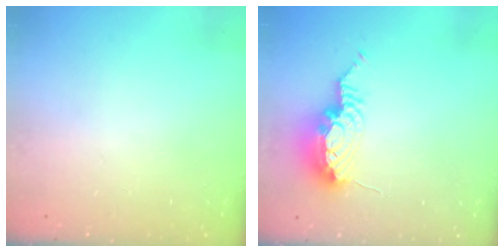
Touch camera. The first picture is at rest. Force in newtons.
{"total": 10.8, "press": 10.4, "slide": 2.8}